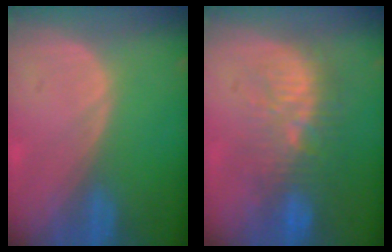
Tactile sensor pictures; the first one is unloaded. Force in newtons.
{"total": 9.5, "press": 8.9, "slide": 3.2}